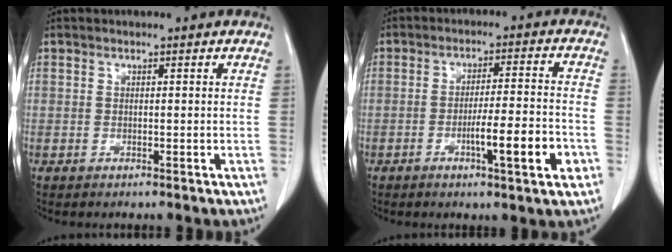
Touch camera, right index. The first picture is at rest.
{"total": 8.8, "force": [-3.3, 0.6, 8.1], "torque": [-0.123, -0.002, -0.050]}